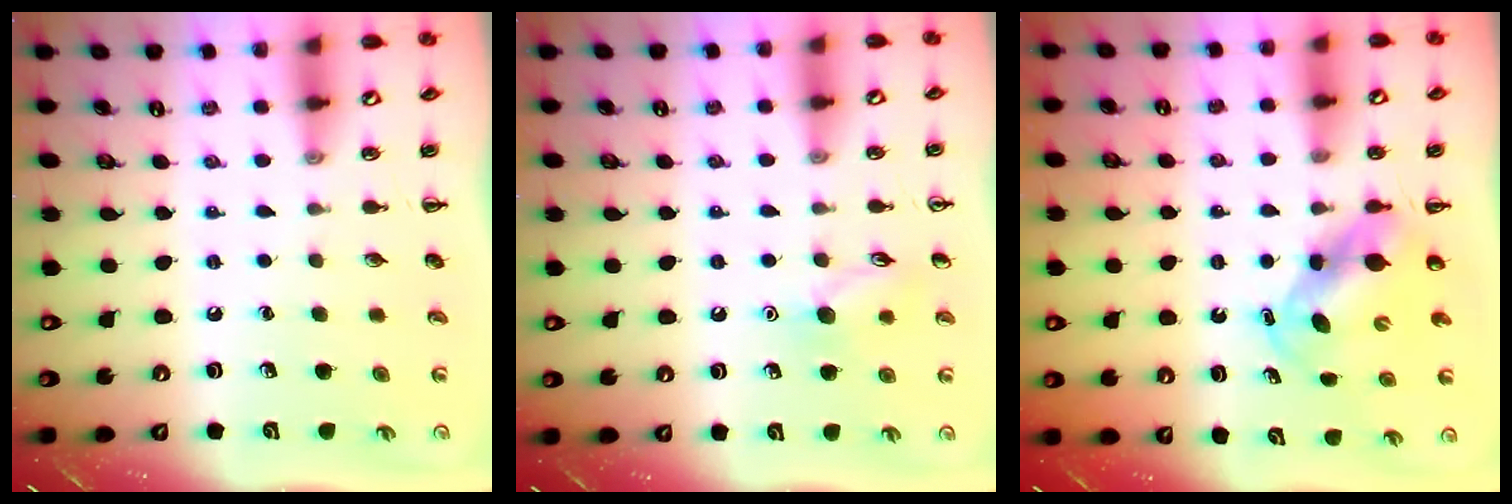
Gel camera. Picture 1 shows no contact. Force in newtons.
{"total": 7.9, "press": 7.9, "slide": 1.1}
{"total": 5.6, "press": 5.5, "slide": 0.9}